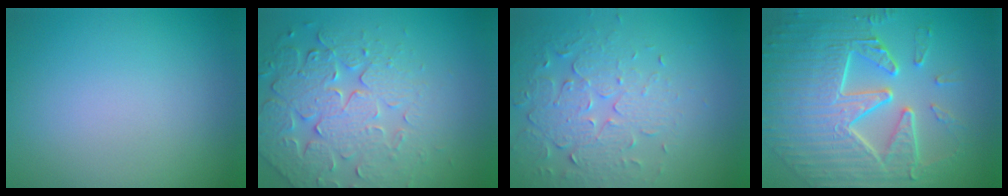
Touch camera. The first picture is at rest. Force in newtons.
{"total": 5.8, "press": 5.2, "slide": 2.7}
{"total": 4.4, "press": 3.5, "slide": 2.7}
{"total": 10.0, "press": 6.8, "slide": 7.3}